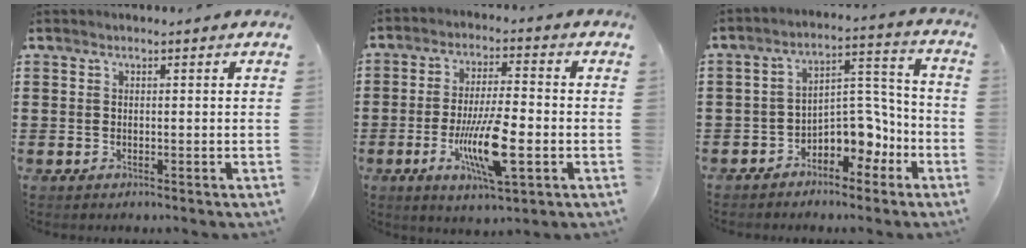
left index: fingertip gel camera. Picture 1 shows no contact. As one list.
[{"total": 11.3, "force": [-3.2, 3.3, 10.4], "torque": [-0.204, -0.006, -0.057]}, {"total": 6.7, "force": [-4.2, 4.2, 3.1], "torque": [-0.056, 0.010, -0.080]}]